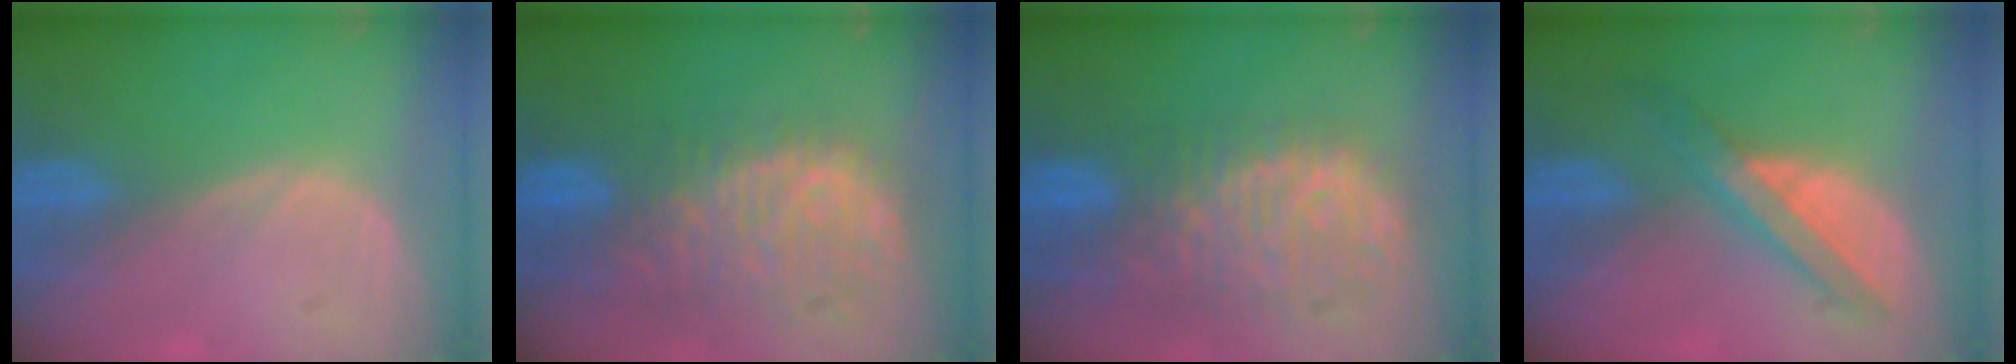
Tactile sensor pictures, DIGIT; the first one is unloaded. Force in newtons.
{"total": 11.5, "press": 9.8, "slide": 5.9}
{"total": 11.0, "press": 9.4, "slide": 5.7}
{"total": 5.8, "press": 5.7, "slide": 1.4}